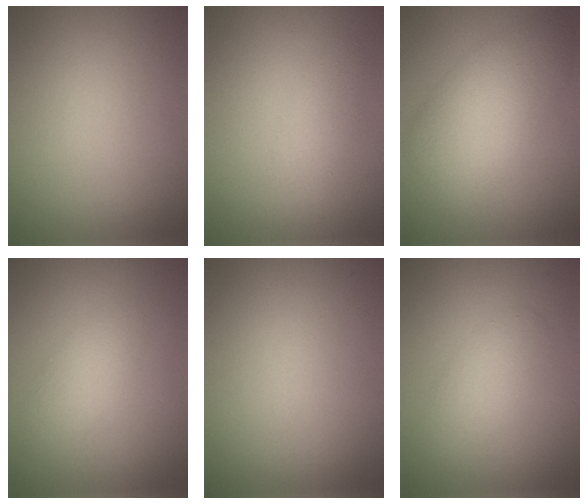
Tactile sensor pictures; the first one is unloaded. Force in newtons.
{"total": 1.9, "press": 1.9, "slide": 0.1}
{"total": 6.9, "press": 6.9, "slide": 0.3}
{"total": 2.0, "press": 2.0, "slide": 0.0}
{"total": 0.0}
{"total": 2.6, "press": 2.6, "slide": 0.2}